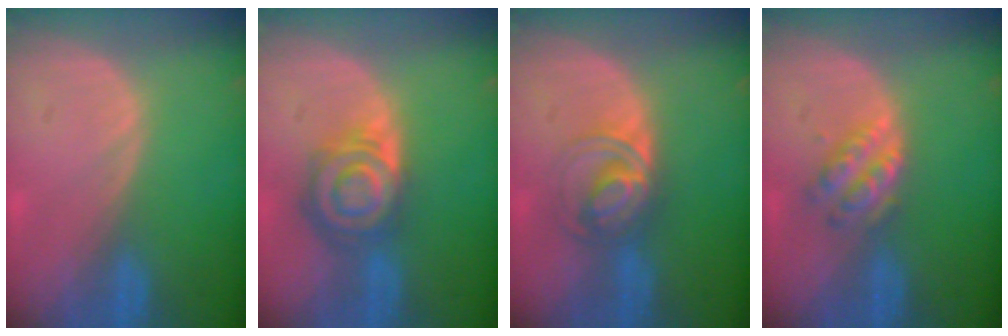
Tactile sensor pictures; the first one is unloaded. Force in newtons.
{"total": 8.0, "press": 7.1, "slide": 3.6}
{"total": 6.4, "press": 5.8, "slide": 2.8}
{"total": 4.9, "press": 4.3, "slide": 2.3}